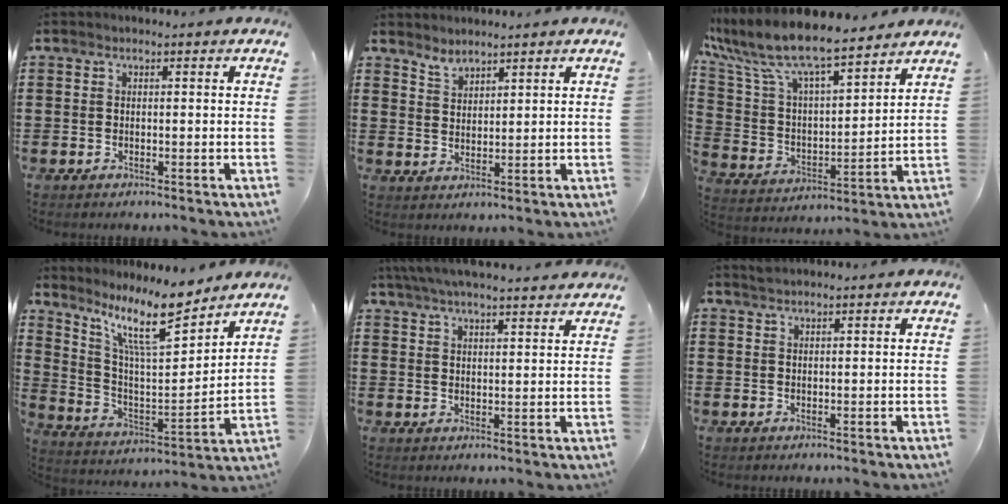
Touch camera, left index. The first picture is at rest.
{"total": 2.5, "force": [2.4, 0.6, 0.0], "torque": [-0.007, -0.007, 0.047]}
{"total": 9.4, "force": [8.1, 1.7, 4.6], "torque": [-0.125, -0.051, 0.138]}
{"total": 11.9, "force": [8.9, 2.7, 7.4], "torque": [-0.156, -0.042, 0.153]}
{"total": 4.8, "force": [4.5, 0.1, 1.7], "torque": [-0.048, -0.014, 0.081]}
{"total": 1.0, "force": [1.0, 0.2, 0.2], "torque": [-0.006, 0.000, 0.019]}